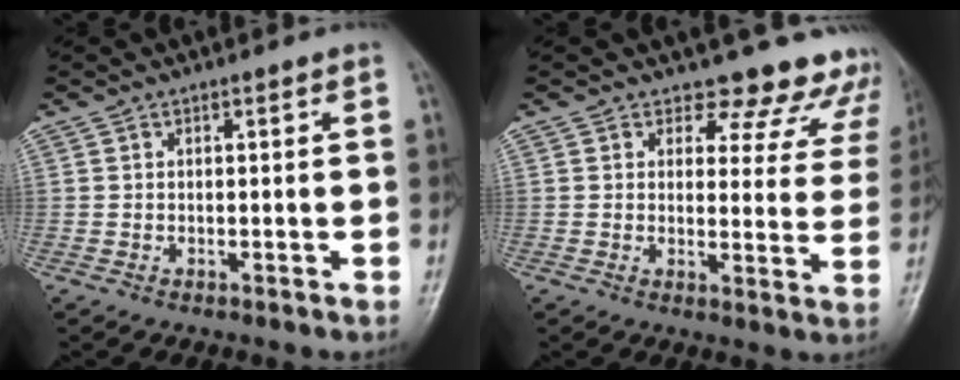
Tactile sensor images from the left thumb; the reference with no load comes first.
{"total": 13.3, "force": [12.1, 5.6, 0.7], "torque": [0.052, -0.090, 0.105]}